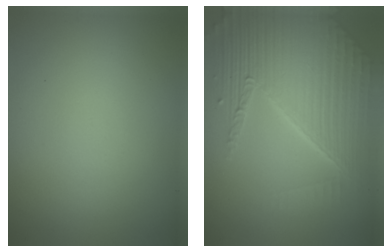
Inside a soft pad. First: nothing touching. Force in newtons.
{"total": 8.6, "press": 5.7, "slide": 6.5}